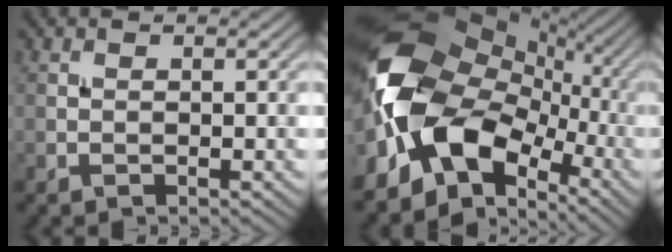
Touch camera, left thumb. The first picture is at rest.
{"total": 17.4, "force": [-2.6, 11.8, 12.4], "torque": [-0.258, -0.005, -0.057]}